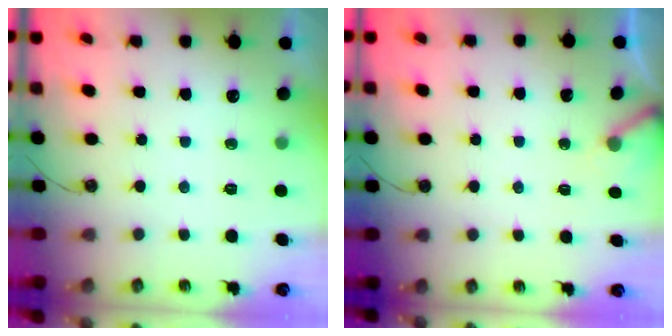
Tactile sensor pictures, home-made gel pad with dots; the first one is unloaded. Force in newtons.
{"total": 3.2, "press": 3.2, "slide": 0.2}